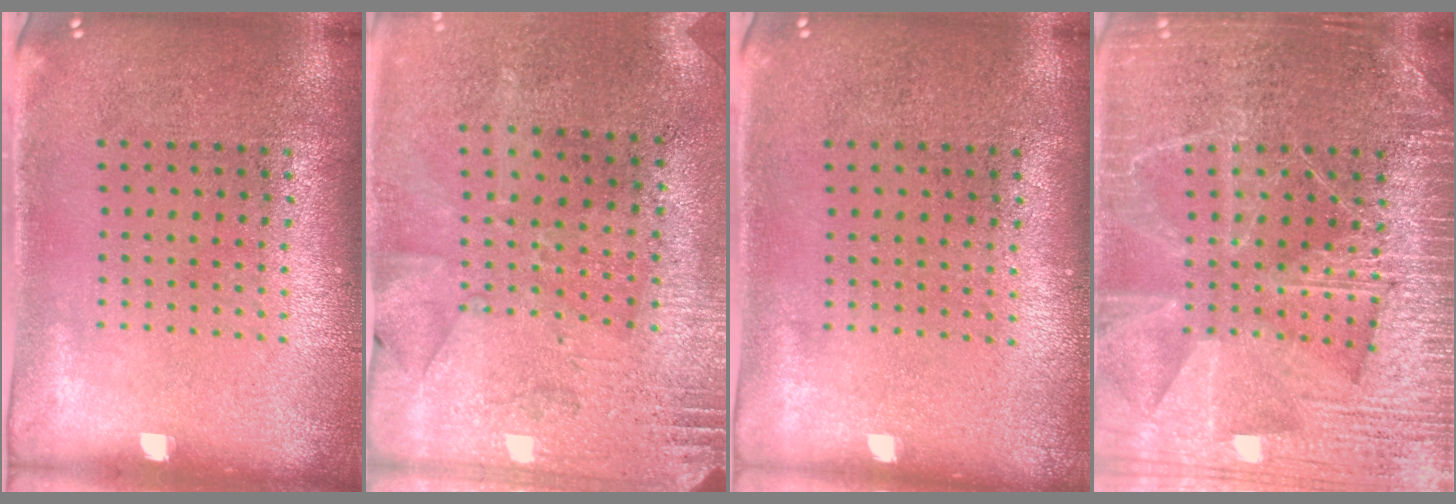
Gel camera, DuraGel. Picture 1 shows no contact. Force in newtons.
{"total": 2.8, "press": 2.2, "slide": 1.7}
{"total": 0.0}
{"total": 6.5, "press": 6.4, "slide": 0.7}